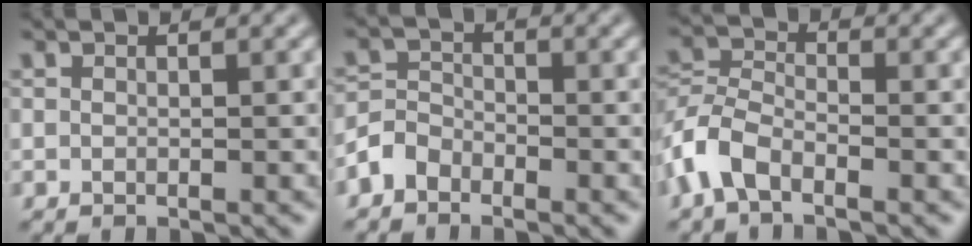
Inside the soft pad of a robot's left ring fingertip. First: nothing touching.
{"total": 2.3, "force": [-1.7, 1.5, 0.6], "torque": [-0.010, 0.009, -0.042]}
{"total": 4.4, "force": [-2.7, 2.3, 2.7], "torque": [-0.062, 0.002, -0.068]}